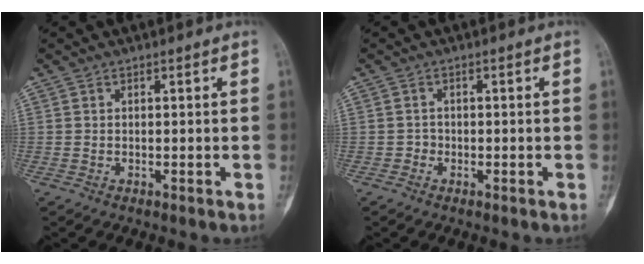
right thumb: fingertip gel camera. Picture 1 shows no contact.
{"total": 1.0, "force": [-0.5, 0.9, 0.1], "torque": [0.007, 0.006, -0.015]}